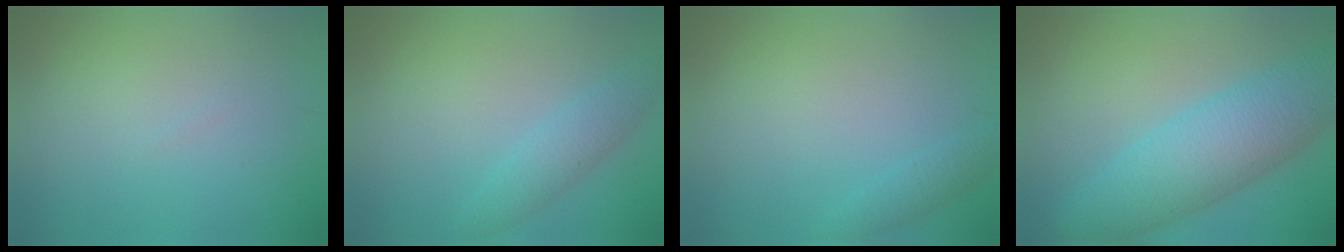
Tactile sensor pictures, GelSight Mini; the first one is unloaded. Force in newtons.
{"total": 2.3, "press": 2.3, "slide": 0.2}
{"total": 1.3, "press": 1.3, "slide": 0.1}
{"total": 7.9, "press": 7.9, "slide": 0.1}